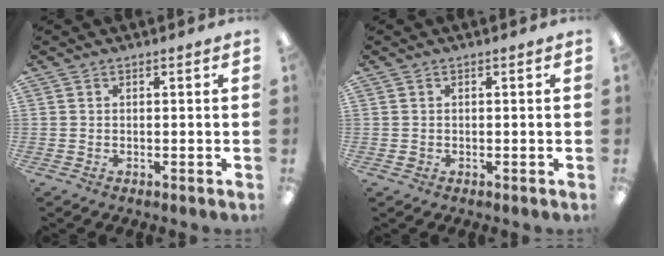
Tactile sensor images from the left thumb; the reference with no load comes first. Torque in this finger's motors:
{"motor_torque": [-0.26, 0.38, 0.16, 0.17, -0.01]}